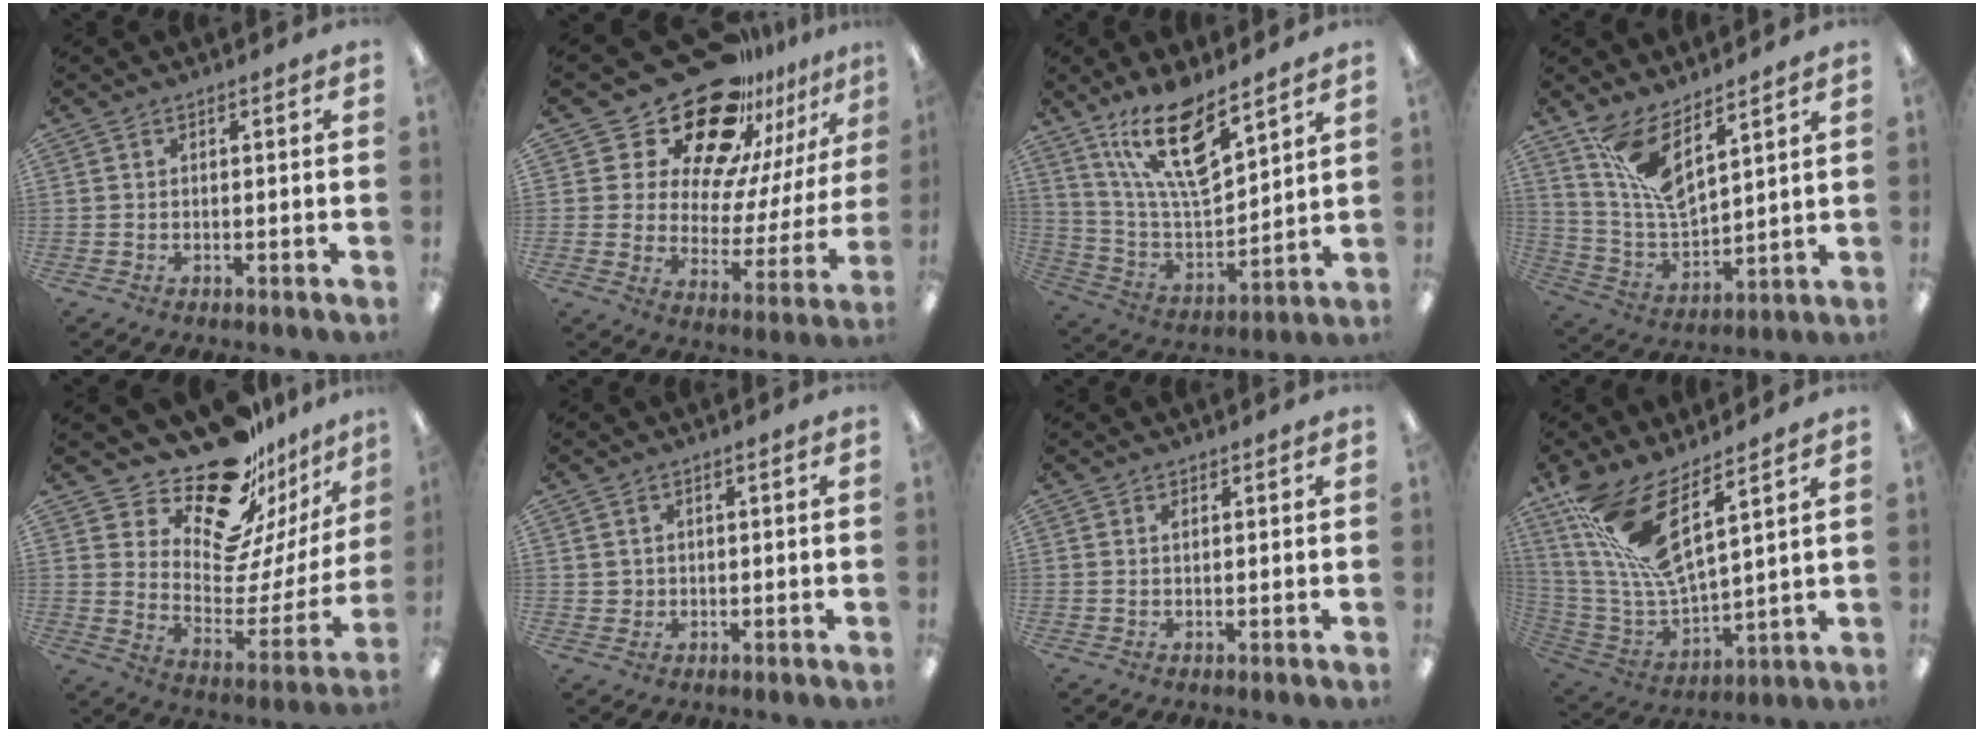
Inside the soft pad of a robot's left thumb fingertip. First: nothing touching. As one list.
[{"total": 23.9, "force": [18.9, 10.8, 9.9], "torque": [-0.171, -0.128, 0.337]}, {"total": 18.3, "force": [12.6, 6.2, 11.8], "torque": [-0.239, -0.073, 0.215]}, {"total": 11.2, "force": [7.7, 3.6, 7.3], "torque": [-0.149, -0.043, 0.145]}, {"total": 20.0, "force": [17.1, 7.4, 7.3], "torque": [-0.108, -0.154, 0.291]}, {"total": 2.1, "force": [0.8, 1.8, 0.5], "torque": [-0.003, -0.001, 0.014]}, {"total": 0.9, "force": [0.6, 0.4, 0.5], "torque": [-0.011, 0.000, 0.011]}, {"total": 15.3, "force": [9.5, 4.2, 11.2], "torque": [-0.257, -0.054, 0.165]}]